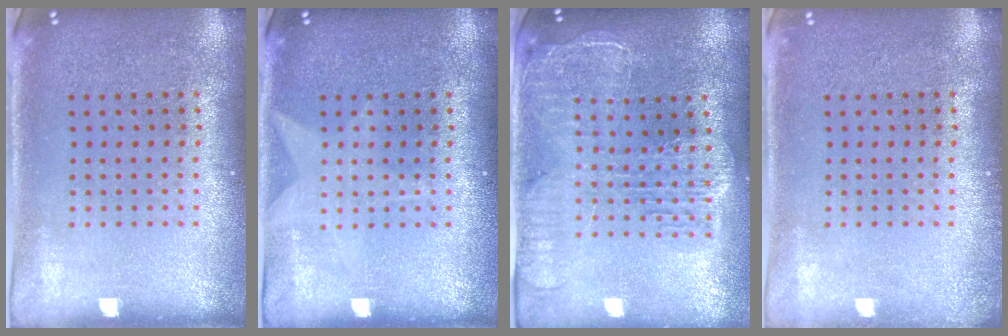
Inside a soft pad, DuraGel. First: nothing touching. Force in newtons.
{"total": 1.0, "press": 1.0, "slide": 0.1}
{"total": 2.3, "press": 2.0, "slide": 1.1}
{"total": 0.9, "press": 0.8, "slide": 0.2}